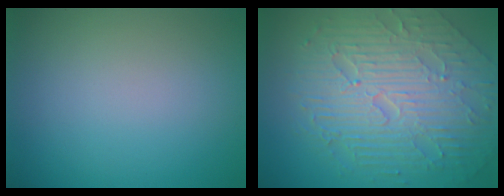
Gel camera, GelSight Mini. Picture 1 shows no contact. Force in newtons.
{"total": 9.5, "press": 6.3, "slide": 7.1}